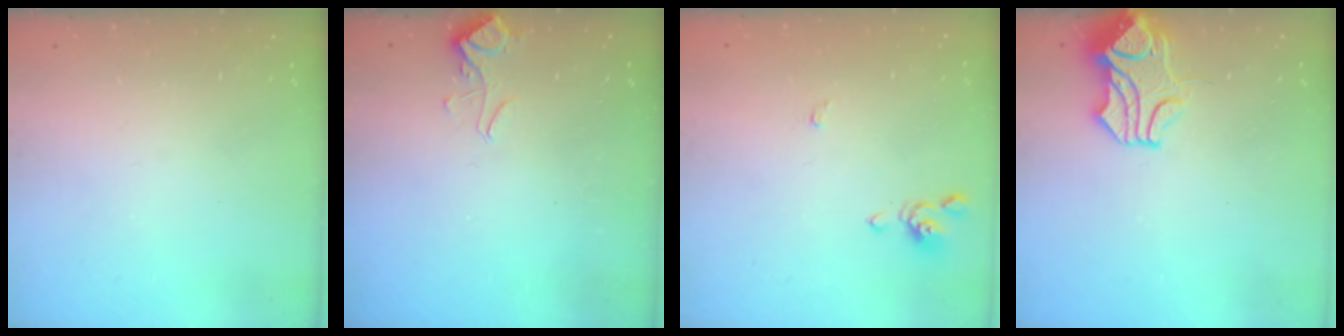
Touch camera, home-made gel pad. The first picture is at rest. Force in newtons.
{"total": 2.5, "press": 2.5, "slide": 0.4}
{"total": 0.8, "press": 0.7, "slide": 0.2}
{"total": 1.6, "press": 0.8, "slide": 1.3}